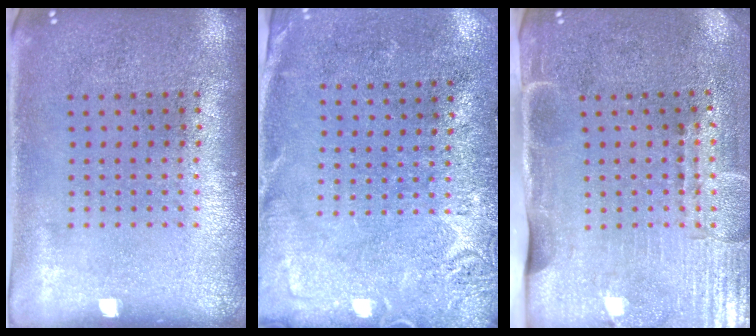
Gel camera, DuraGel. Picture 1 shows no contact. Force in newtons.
{"total": 2.8, "press": 2.4, "slide": 1.4}
{"total": 4.4, "press": 3.7, "slide": 2.4}